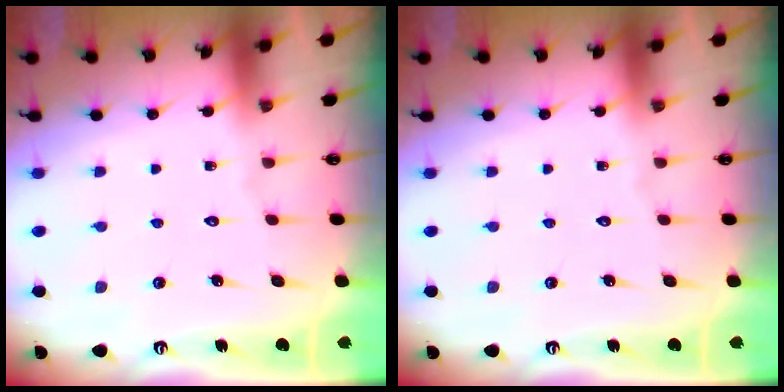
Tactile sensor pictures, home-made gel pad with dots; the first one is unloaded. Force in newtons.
{"total": 0.0}